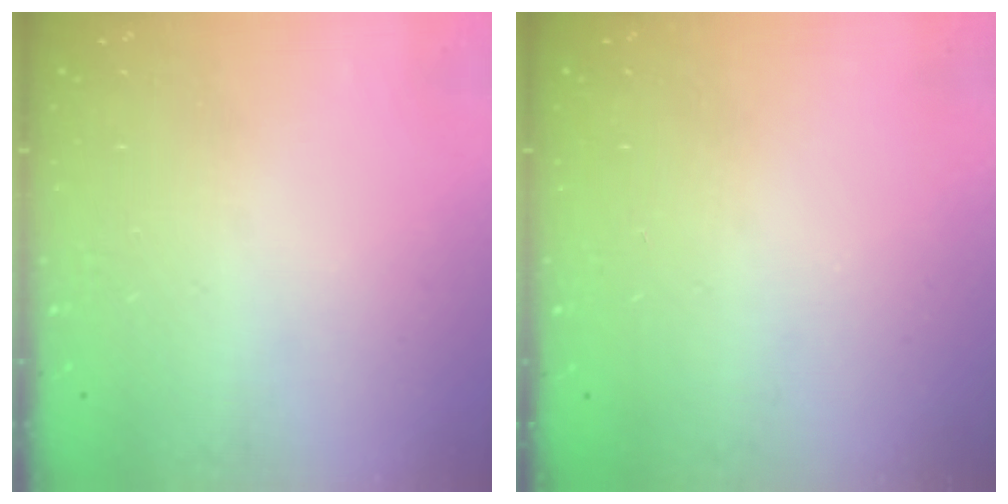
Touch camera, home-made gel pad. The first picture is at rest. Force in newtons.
{"total": 0.0}